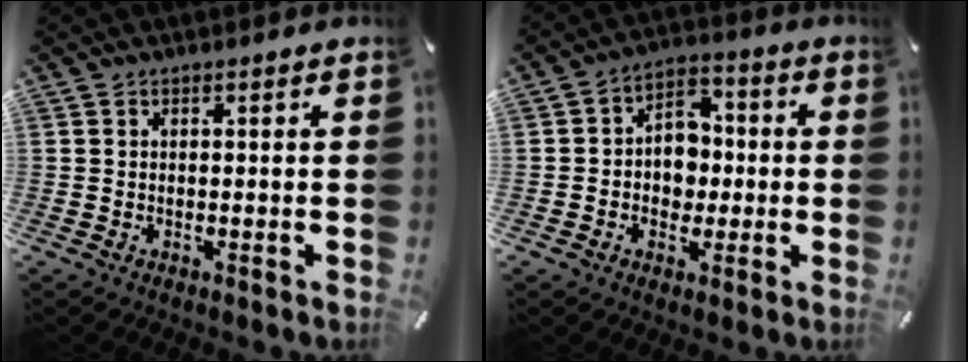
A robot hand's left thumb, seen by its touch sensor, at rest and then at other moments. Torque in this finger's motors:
{"motor_torque": [0.16, 0.12, 0.26, 0.32, 0.07]}